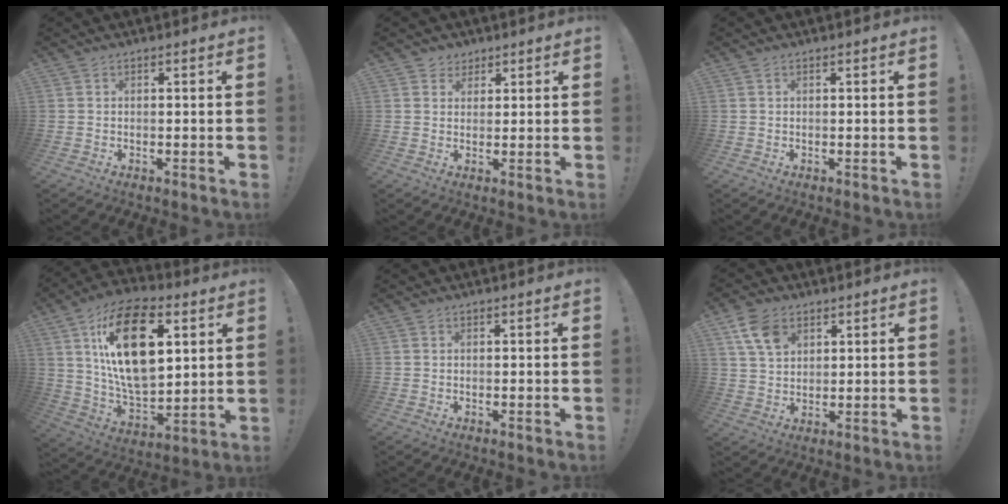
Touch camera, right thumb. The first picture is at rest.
{"total": 3.4, "force": [2.1, 2.7, 0.0], "torque": [0.005, -0.010, 0.038]}
{"total": 0.0}
{"total": 24.2, "force": [7.9, 14.0, 18.0], "torque": [-0.323, -0.030, 0.132]}
{"total": 0.0}
{"total": 9.0, "force": [4.5, 6.1, 4.9], "torque": [-0.089, -0.008, 0.092]}